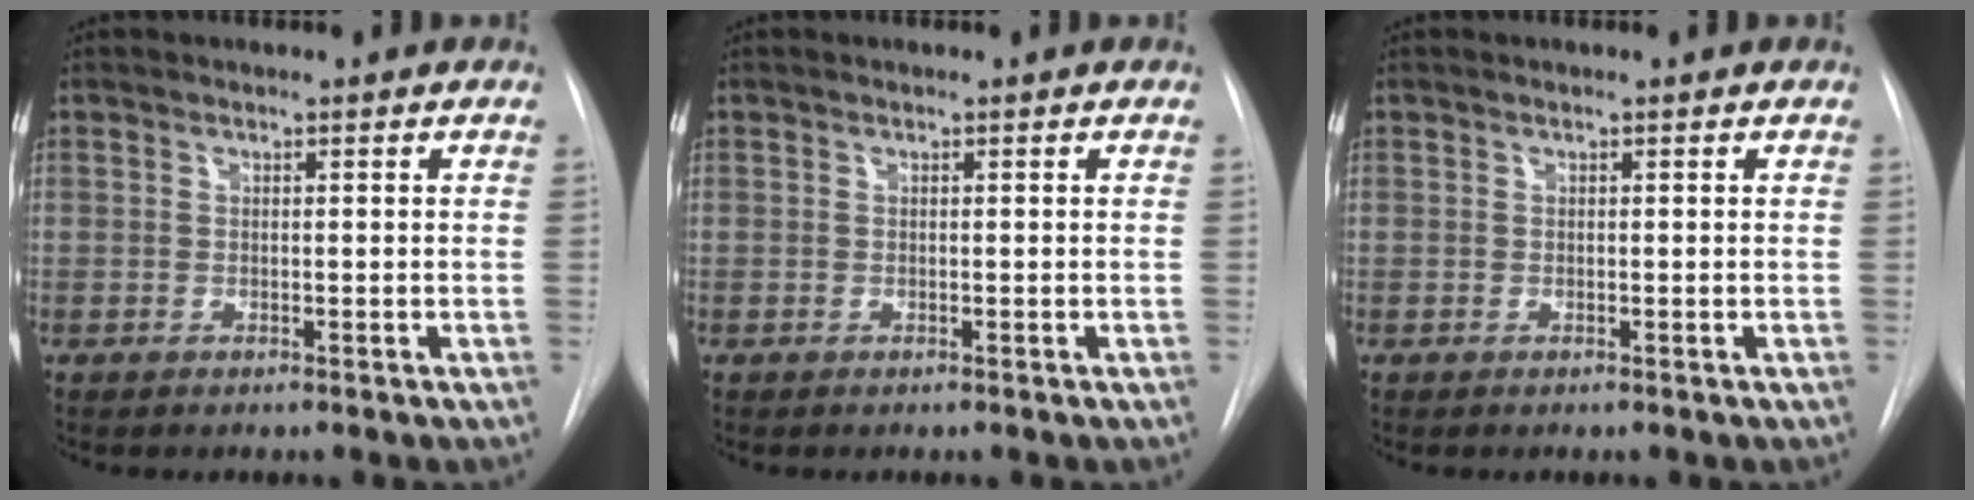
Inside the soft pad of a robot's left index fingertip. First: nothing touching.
{"total": 0.0}
{"total": 0.0}